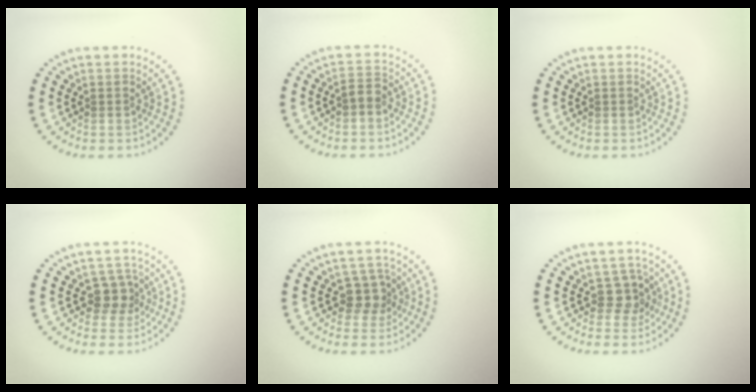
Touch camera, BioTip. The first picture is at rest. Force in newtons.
{"total": 1.2, "press": 1.1, "slide": 0.4}
{"total": 0.0}
{"total": 2.5, "press": 1.9, "slide": 1.6}
{"total": 2.4, "press": 1.9, "slide": 1.5}
{"total": 2.0, "press": 1.7, "slide": 1.1}